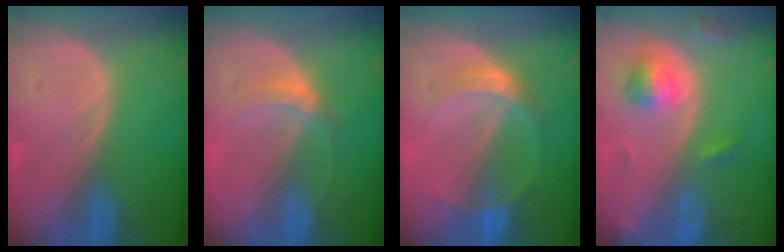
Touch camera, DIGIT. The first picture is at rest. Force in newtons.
{"total": 3.2, "press": 2.8, "slide": 1.6}
{"total": 5.2, "press": 4.7, "slide": 2.0}
{"total": 5.5, "press": 4.9, "slide": 2.3}